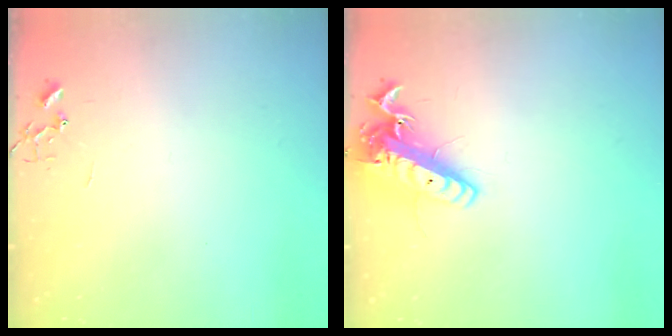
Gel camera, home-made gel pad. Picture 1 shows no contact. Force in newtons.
{"total": 16.0, "press": 15.7, "slide": 3.1}